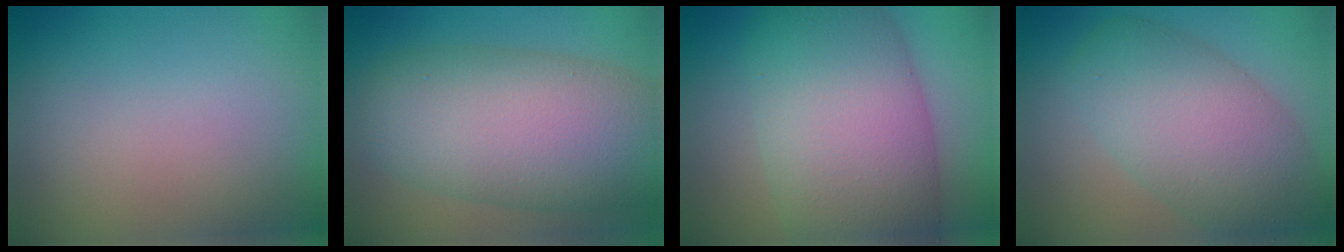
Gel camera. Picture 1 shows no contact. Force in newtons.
{"total": 11.4, "press": 11.4, "slide": 0.3}
{"total": 13.4, "press": 13.4, "slide": 0.7}
{"total": 8.2, "press": 8.2, "slide": 0.3}